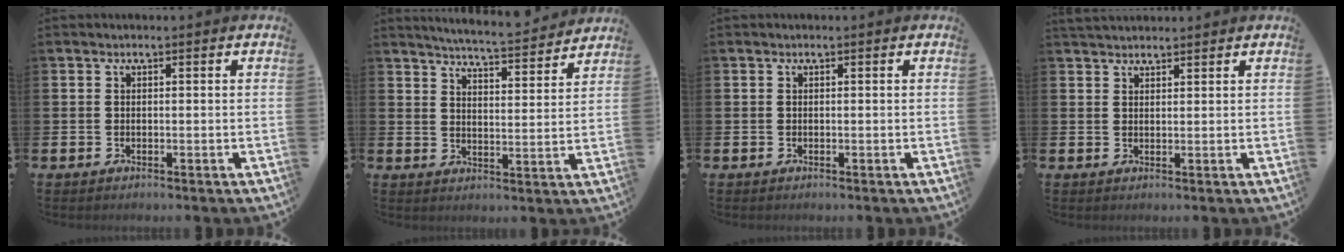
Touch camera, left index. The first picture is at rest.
{"total": 5.7, "force": [5.6, -0.3, 0.9], "torque": [-0.036, -0.041, 0.096]}
{"total": 0.0}
{"total": 2.2, "force": [2.1, 0.5, 0.1], "torque": [0.000, -0.005, 0.037]}